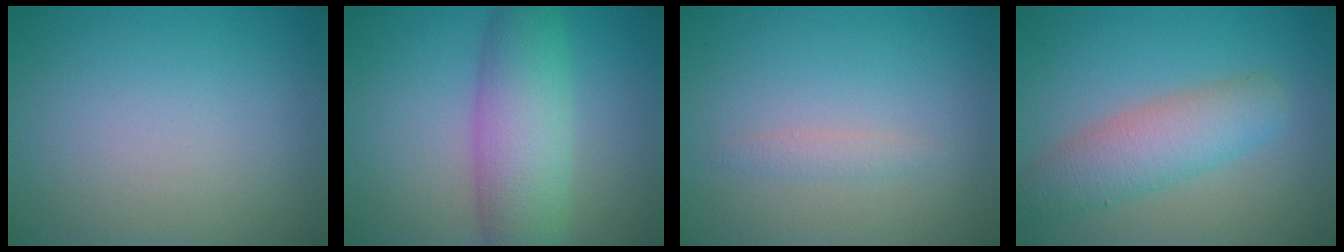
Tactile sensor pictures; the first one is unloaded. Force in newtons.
{"total": 6.7, "press": 6.7, "slide": 0.1}
{"total": 1.0, "press": 1.0, "slide": 0.0}
{"total": 4.8, "press": 4.8, "slide": 0.2}